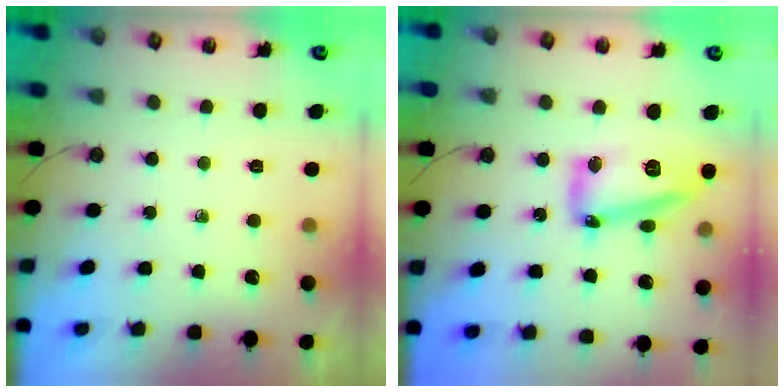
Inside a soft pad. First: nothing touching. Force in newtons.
{"total": 22.1, "press": 18.8, "slide": 11.5}